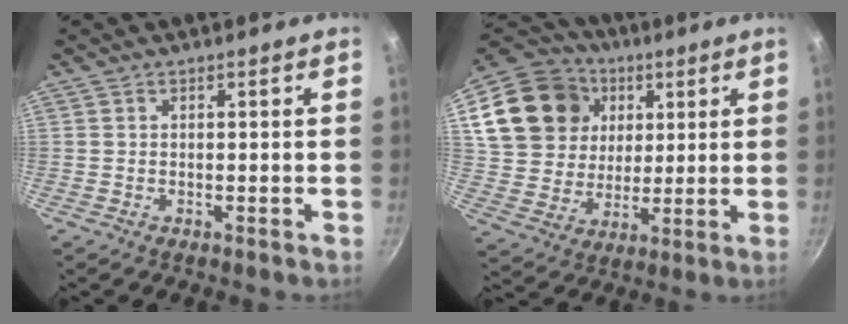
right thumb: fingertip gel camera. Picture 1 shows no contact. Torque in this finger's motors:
{"motor_torque": [0.72, 3.26, 0.98, 0.69, 0.45]}